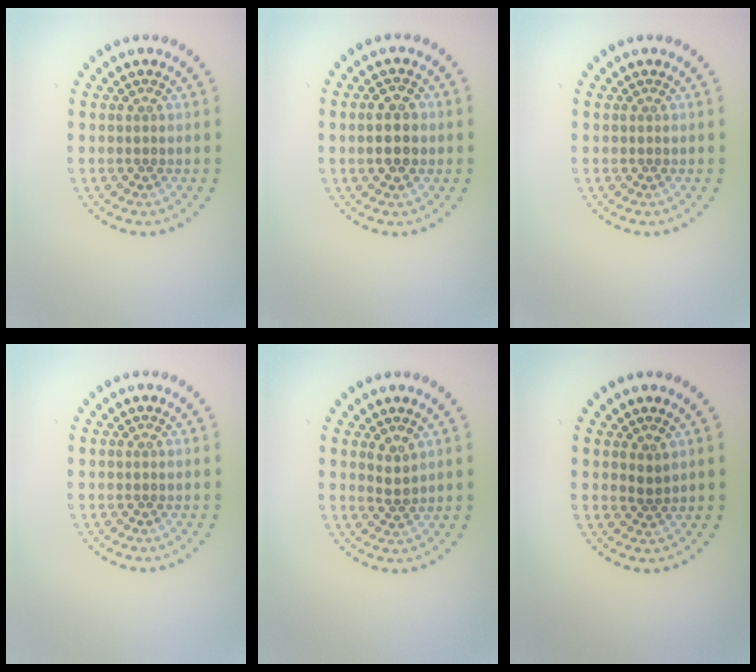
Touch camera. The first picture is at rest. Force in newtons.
{"total": 3.0, "press": 3.0, "slide": 0.2}
{"total": 0.0}
{"total": 0.0}
{"total": 1.5, "press": 1.2, "slide": 0.9}
{"total": 1.1, "press": 0.9, "slide": 0.7}